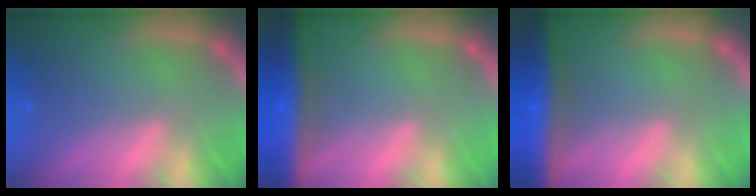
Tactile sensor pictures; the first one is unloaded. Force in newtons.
{"total": 9.5}
{"total": 10.0}